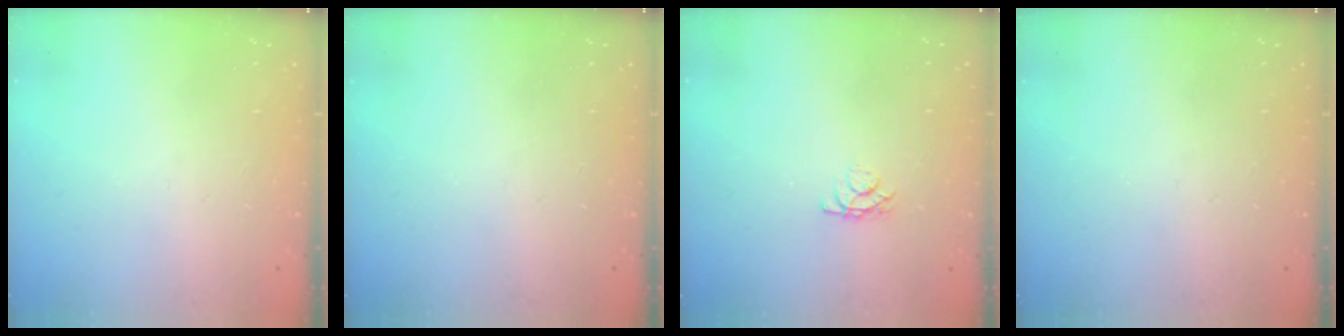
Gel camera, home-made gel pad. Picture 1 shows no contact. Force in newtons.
{"total": 0.0}
{"total": 4.2, "press": 4.2, "slide": 0.5}
{"total": 0.0}